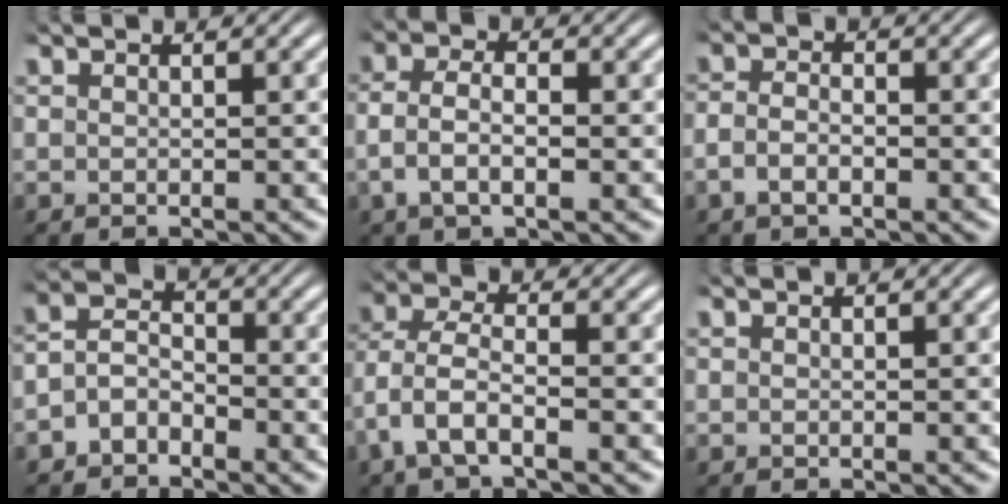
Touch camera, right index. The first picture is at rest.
{"total": 4.0, "force": [-0.8, 2.5, 3.0], "torque": [-0.074, -0.007, -0.013]}
{"total": 2.3, "force": [-1.2, 1.3, 1.5], "torque": [-0.037, -0.004, -0.021]}
{"total": 4.7, "force": [-2.0, 3.8, 1.8], "torque": [-0.032, -0.007, -0.044]}
{"total": 3.4, "force": [-0.4, 2.3, 2.5], "torque": [-0.078, -0.016, -0.003]}
{"total": 0.0}